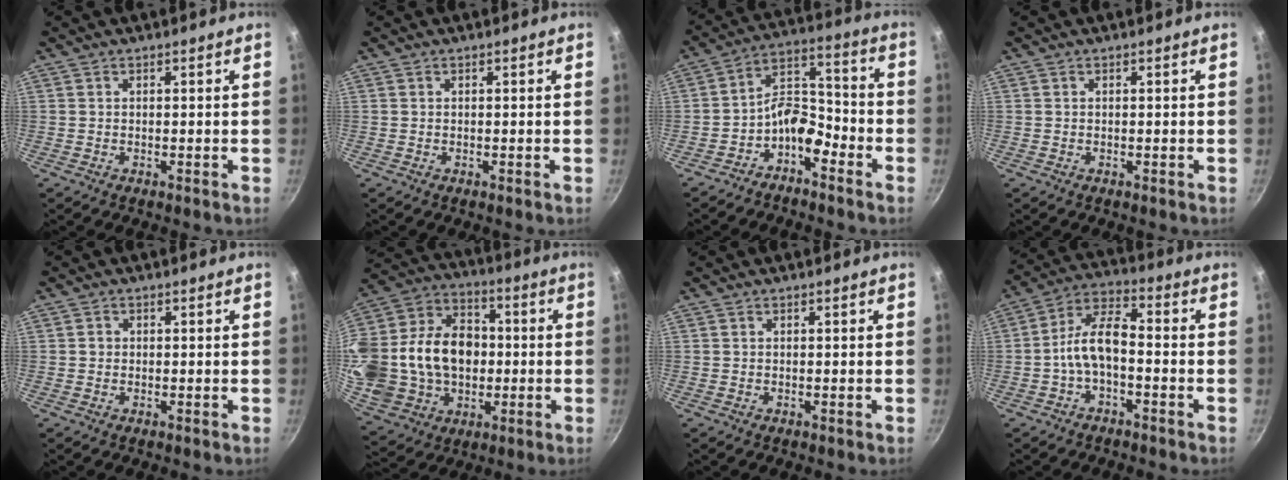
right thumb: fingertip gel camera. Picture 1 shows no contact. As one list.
[{"total": 0.0}, {"total": 8.4, "force": [-4.9, 4.5, 5.0], "torque": [-0.070, 0.070, -0.097]}, {"total": 0.0}, {"total": 1.0, "force": [0.0, 0.9, 0.2], "torque": [-0.001, 0.003, -0.002]}, {"total": 29.5, "force": [-0.5, 22.0, 19.7], "torque": [-0.402, 0.039, 0.003]}, {"total": 0.0}, {"total": 8.7, "force": [-2.5, 4.2, 7.2], "torque": [-0.130, 0.045, -0.056]}]